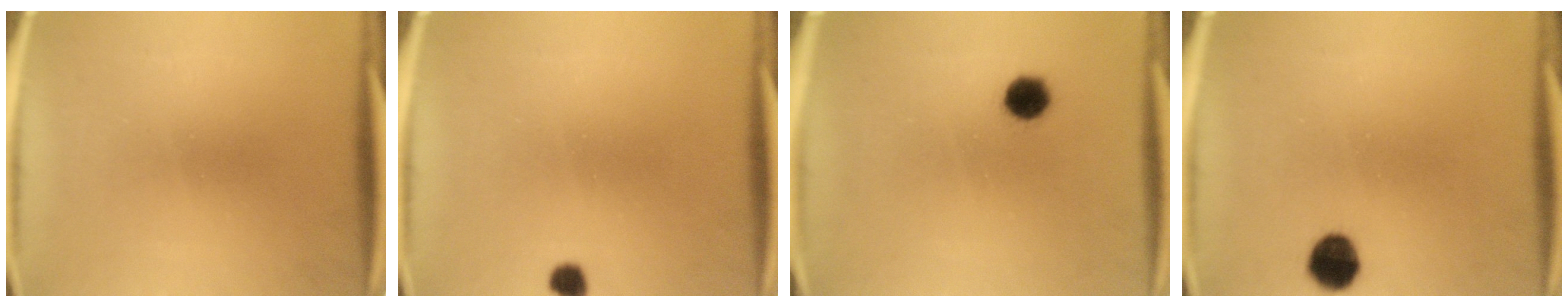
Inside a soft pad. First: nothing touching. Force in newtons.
{"total": 2.0}
{"total": 4.0}
{"total": 5.9}